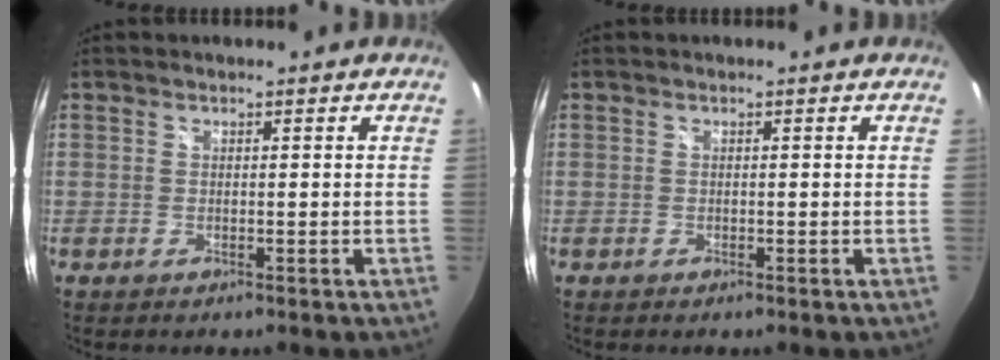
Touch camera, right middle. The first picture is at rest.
{"total": 0.0}